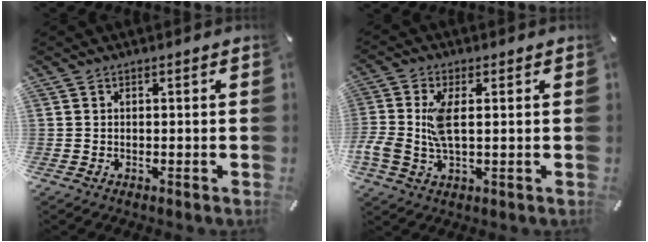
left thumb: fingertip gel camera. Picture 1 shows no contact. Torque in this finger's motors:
{"motor_torque": [-0.03, 1.72, 2.08, 0.67, 0.41]}